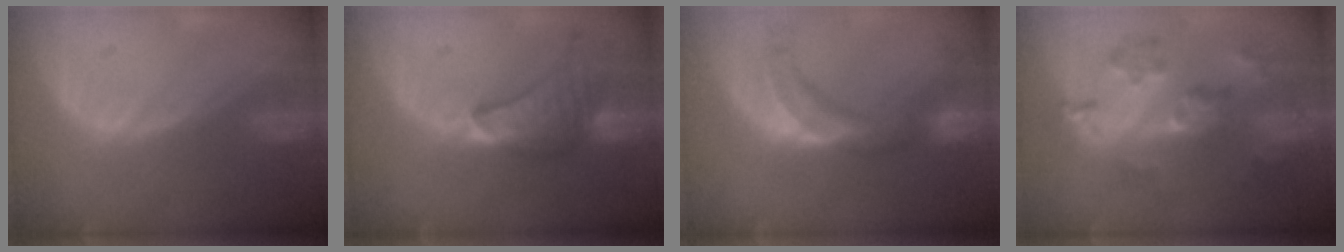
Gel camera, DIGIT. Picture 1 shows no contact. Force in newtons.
{"total": 8.6, "press": 8.3, "slide": 2.1}
{"total": 10.8, "press": 9.3, "slide": 5.5}
{"total": 8.9, "press": 7.9, "slide": 4.2}